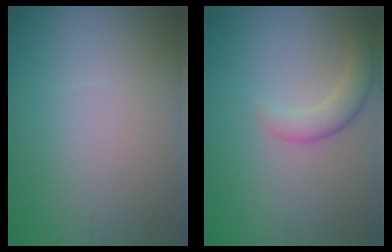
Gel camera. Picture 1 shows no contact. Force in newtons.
{"total": 2.6, "press": 2.6, "slide": 0.2}